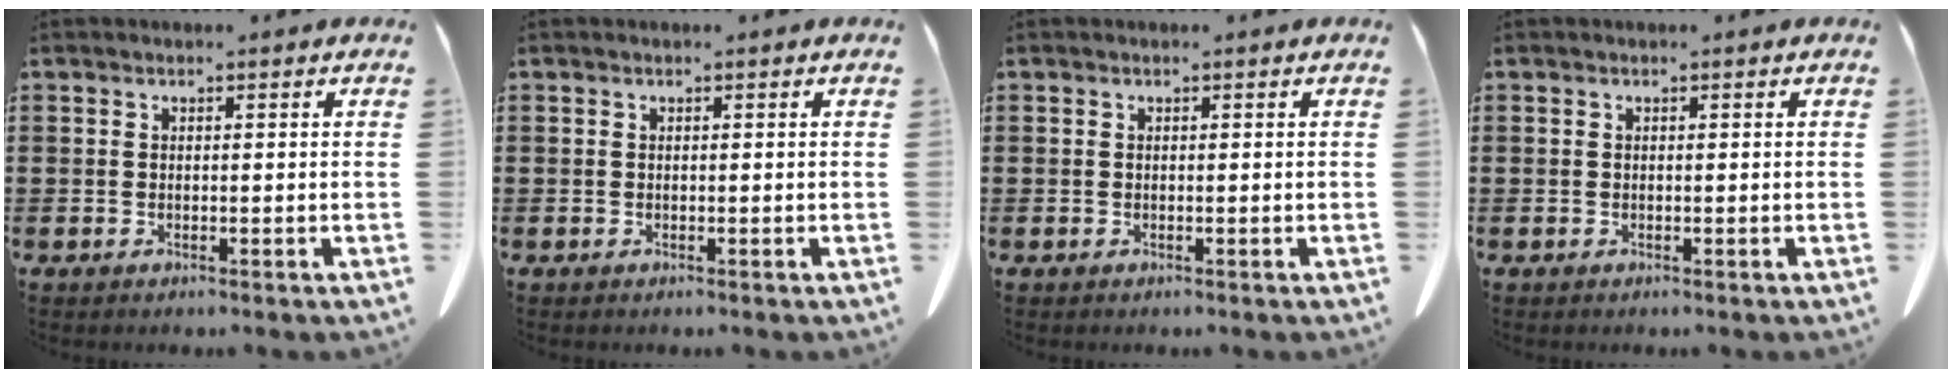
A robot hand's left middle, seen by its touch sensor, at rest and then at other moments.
{"total": 0.0}
{"total": 0.0}
{"total": 0.0}